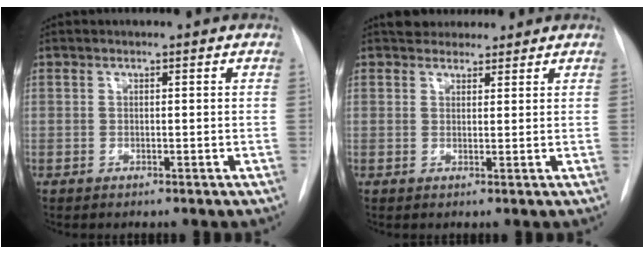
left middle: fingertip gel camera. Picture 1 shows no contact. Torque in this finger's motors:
{"motor_torque": [0.07, -0.07, 0.02, 0.00]}